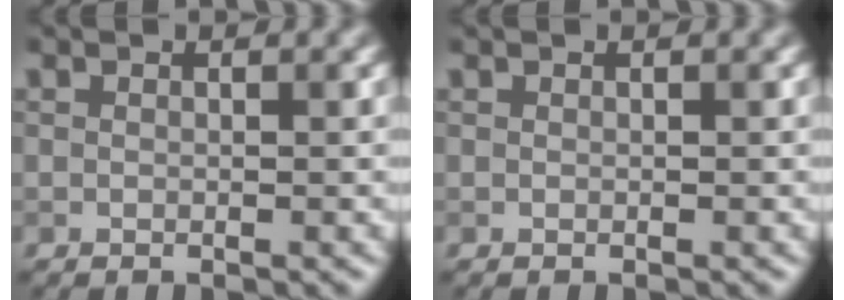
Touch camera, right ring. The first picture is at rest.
{"total": 0.0}